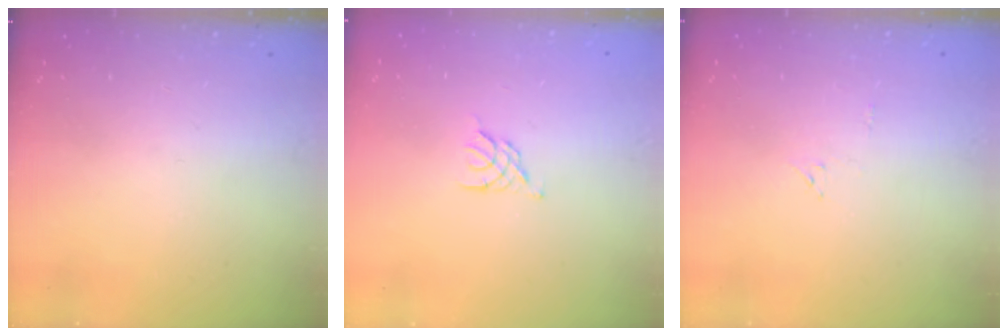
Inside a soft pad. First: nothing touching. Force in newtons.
{"total": 3.2, "press": 3.1, "slide": 0.7}
{"total": 4.7, "press": 4.7, "slide": 0.2}